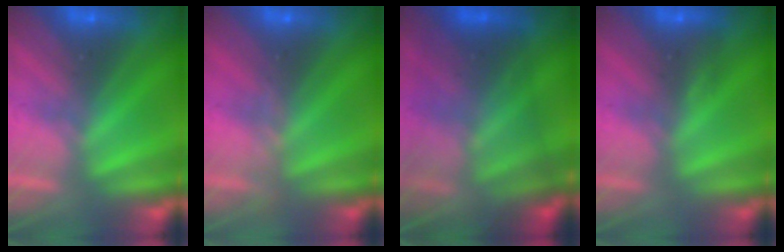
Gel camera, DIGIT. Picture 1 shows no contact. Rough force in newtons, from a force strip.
{"total": 3.6}
{"total": 7.6}
{"total": 2.9}